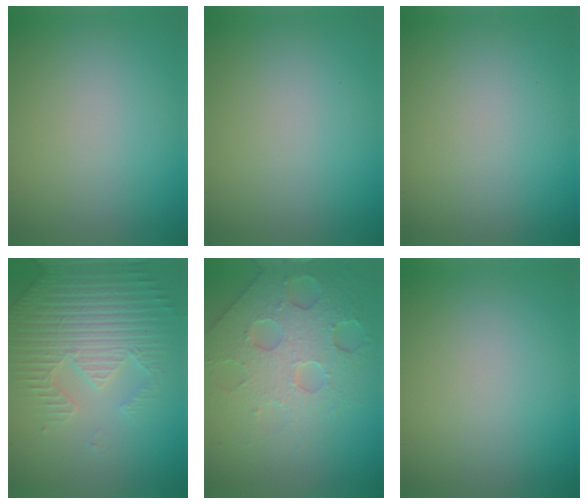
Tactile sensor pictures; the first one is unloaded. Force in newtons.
{"total": 0.0}
{"total": 0.0}
{"total": 4.8, "press": 4.3, "slide": 2.1}
{"total": 8.2, "press": 5.6, "slide": 6.0}
{"total": 0.0}